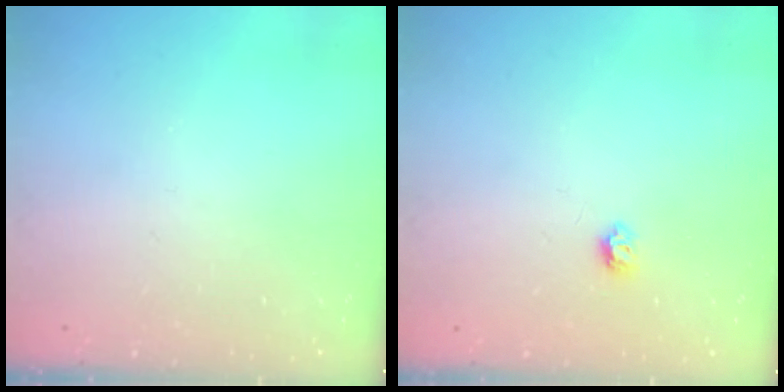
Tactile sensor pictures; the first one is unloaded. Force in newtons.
{"total": 3.9, "press": 3.9, "slide": 0.6}